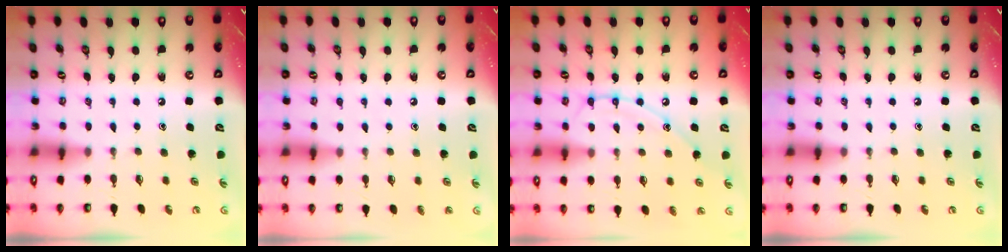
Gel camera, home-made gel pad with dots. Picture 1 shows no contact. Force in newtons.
{"total": 3.6, "press": 3.5, "slide": 0.4}
{"total": 10.9, "press": 10.8, "slide": 0.9}
{"total": 0.0}